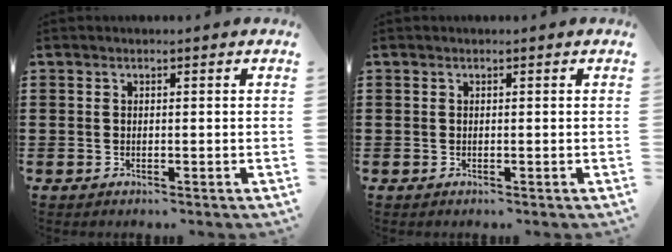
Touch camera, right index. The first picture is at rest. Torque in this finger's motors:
{"motor_torque": [-0.05, 0.10, 0.05, -0.01]}